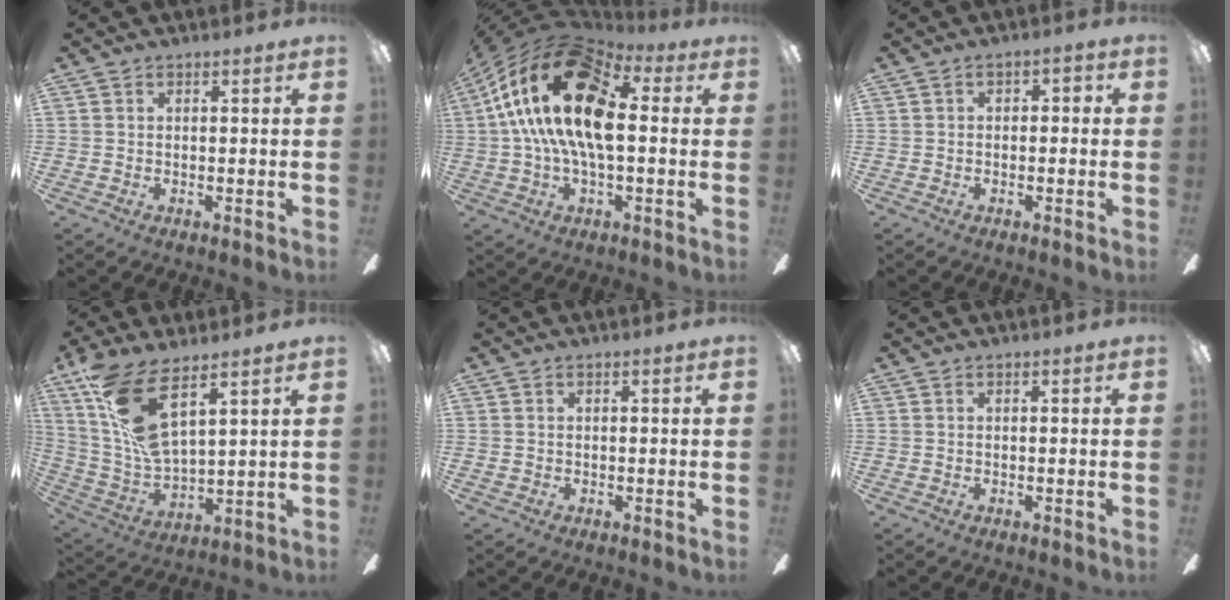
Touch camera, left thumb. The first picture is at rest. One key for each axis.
{"total": 22.9, "fx": 4.7, "fy": 12.2, "fz": 18.8, "tx": -0.378, "ty": -0.007, "tz": 0.077}
{"total": 2.1, "fx": -1.2, "fy": 1.5, "fz": 0.8, "tx": -0.013, "ty": 0.011, "tz": -0.024}
{"total": 16.1, "fx": 9.3, "fy": 5.4, "fz": 12.0, "tx": -0.267, "ty": -0.041, "tz": 0.167}
{"total": 0.8, "fx": 0.1, "fy": 0.7, "fz": 0.2, "tx": -0.003, "ty": 0.005, "tz": 0.000}
{"total": 0.0}